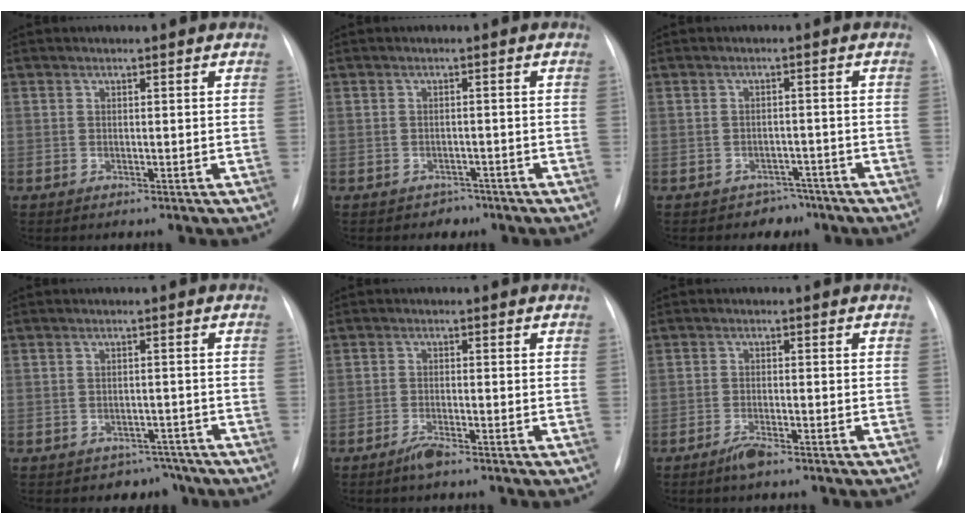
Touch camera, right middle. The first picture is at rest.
{"total": 2.0, "force": [-1.4, 1.4, -0.1], "torque": [-0.004, 0.010, -0.017]}
{"total": 3.2, "force": [-2.4, 2.1, -0.3], "torque": [0.007, 0.014, -0.030]}
{"total": 3.8, "force": [-3.1, 2.3, -0.5], "torque": [0.016, 0.017, -0.039]}
{"total": 2.0, "force": [-1.6, 0.0, 1.1], "torque": [-0.030, -0.004, -0.032]}
{"total": 3.0, "force": [-2.5, 0.3, 1.6], "torque": [-0.026, -0.003, -0.039]}